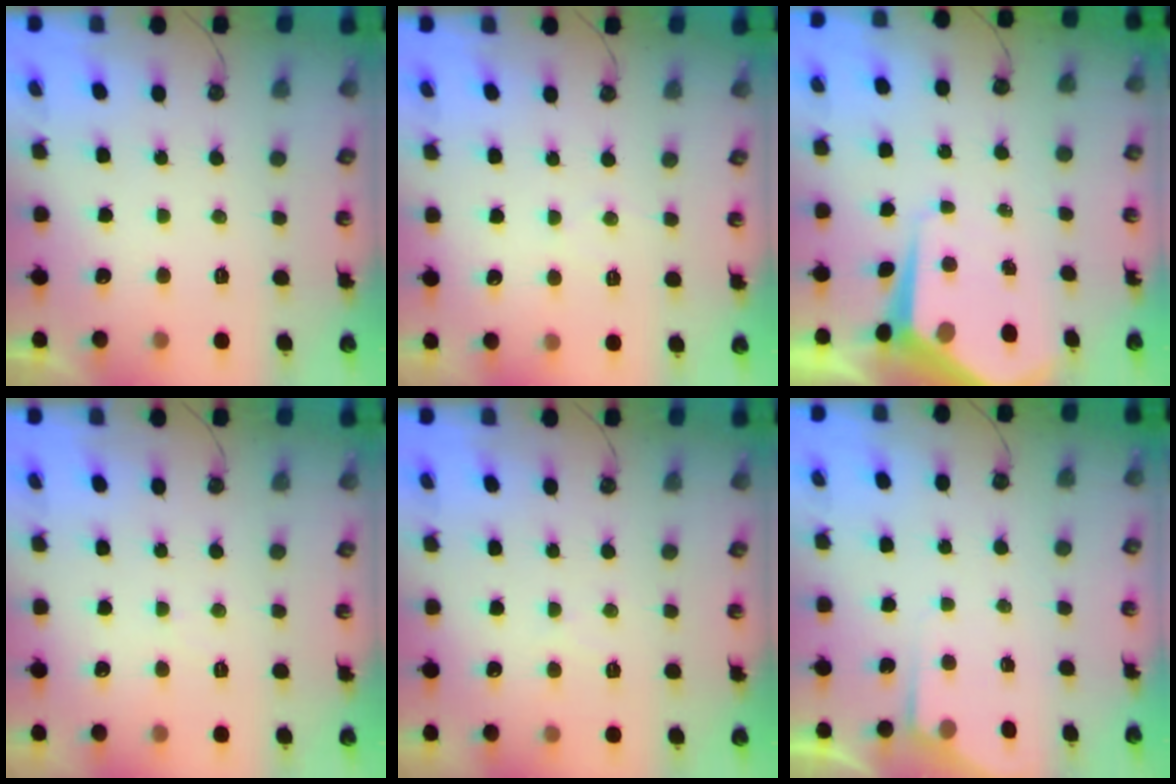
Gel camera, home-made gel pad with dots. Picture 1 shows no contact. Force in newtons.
{"total": 3.3, "press": 3.2, "slide": 0.4}
{"total": 8.3, "press": 8.3, "slide": 0.4}
{"total": 2.8, "press": 2.8, "slide": 0.5}
{"total": 3.7, "press": 3.7, "slide": 0.6}
{"total": 3.4, "press": 3.3, "slide": 0.5}